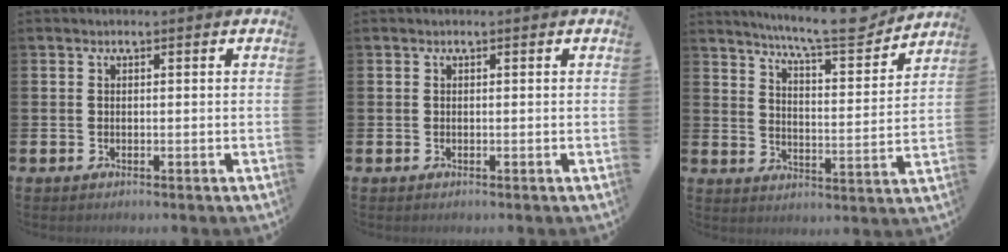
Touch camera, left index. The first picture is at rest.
{"total": 0.0}
{"total": 8.9, "force": [8.2, 0.6, 3.5], "torque": [-0.073, -0.055, 0.139]}